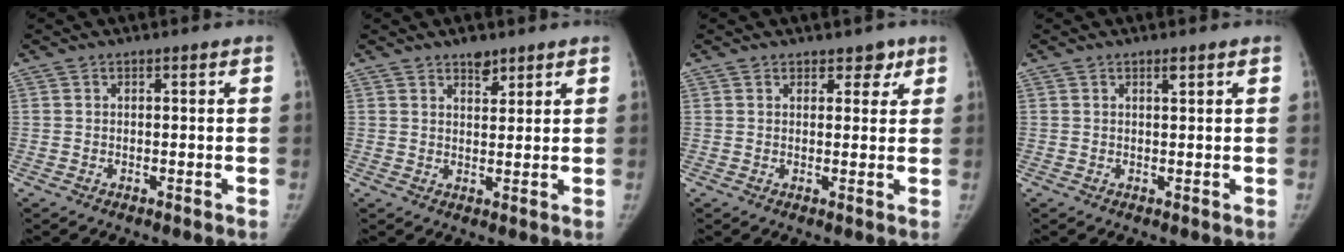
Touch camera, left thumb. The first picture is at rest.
{"total": 3.2, "force": [2.5, 1.5, 1.4], "torque": [-0.007, -0.016, 0.040]}
{"total": 2.9, "force": [2.0, 1.9, 1.1], "torque": [0.012, -0.010, 0.025]}
{"total": 1.0, "force": [0.7, 0.1, 0.7], "torque": [-0.011, -0.005, 0.012]}